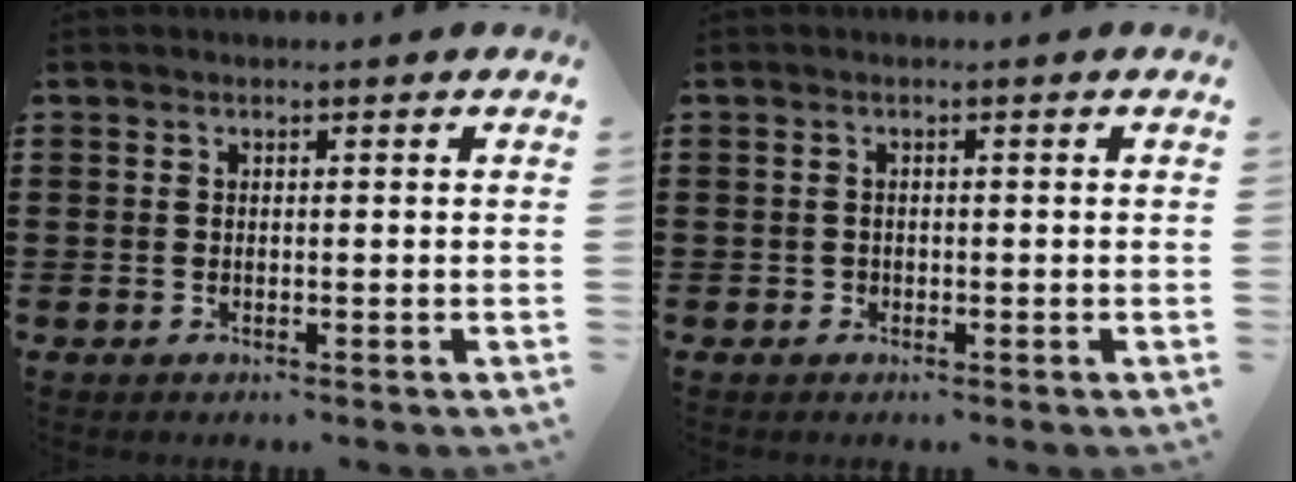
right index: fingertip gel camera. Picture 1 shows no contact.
{"total": 0.8, "force": [-0.3, 0.7, 0.1], "torque": [-0.004, 0.004, -0.008]}